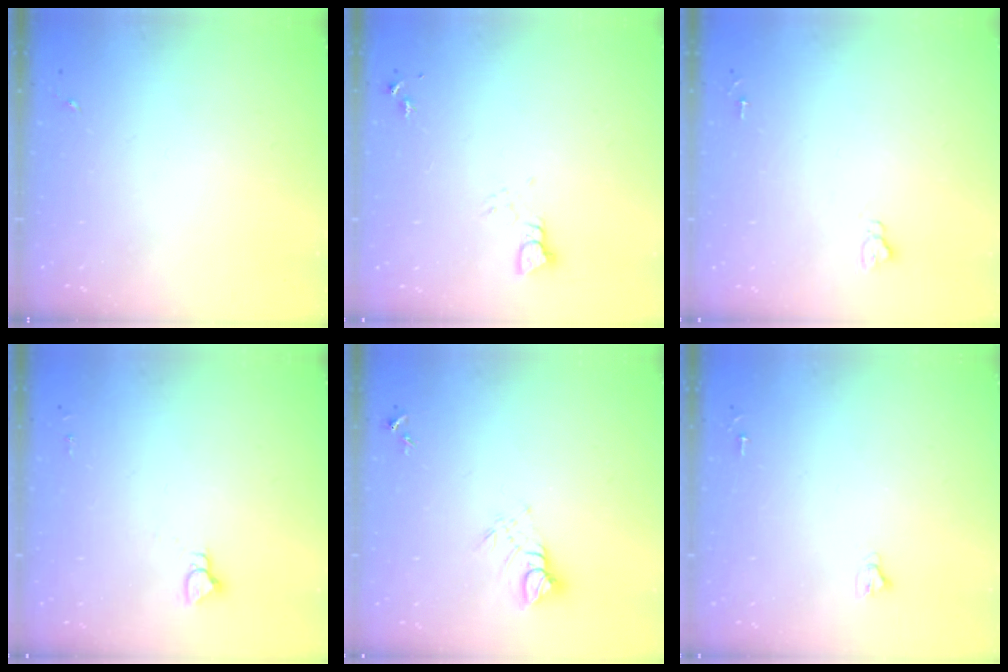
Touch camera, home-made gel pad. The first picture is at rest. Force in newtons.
{"total": 3.2, "press": 3.2, "slide": 0.1}
{"total": 3.8, "press": 3.8, "slide": 0.3}
{"total": 3.3, "press": 3.3, "slide": 0.2}
{"total": 6.6, "press": 6.6, "slide": 0.5}
{"total": 2.0, "press": 2.0, "slide": 0.2}